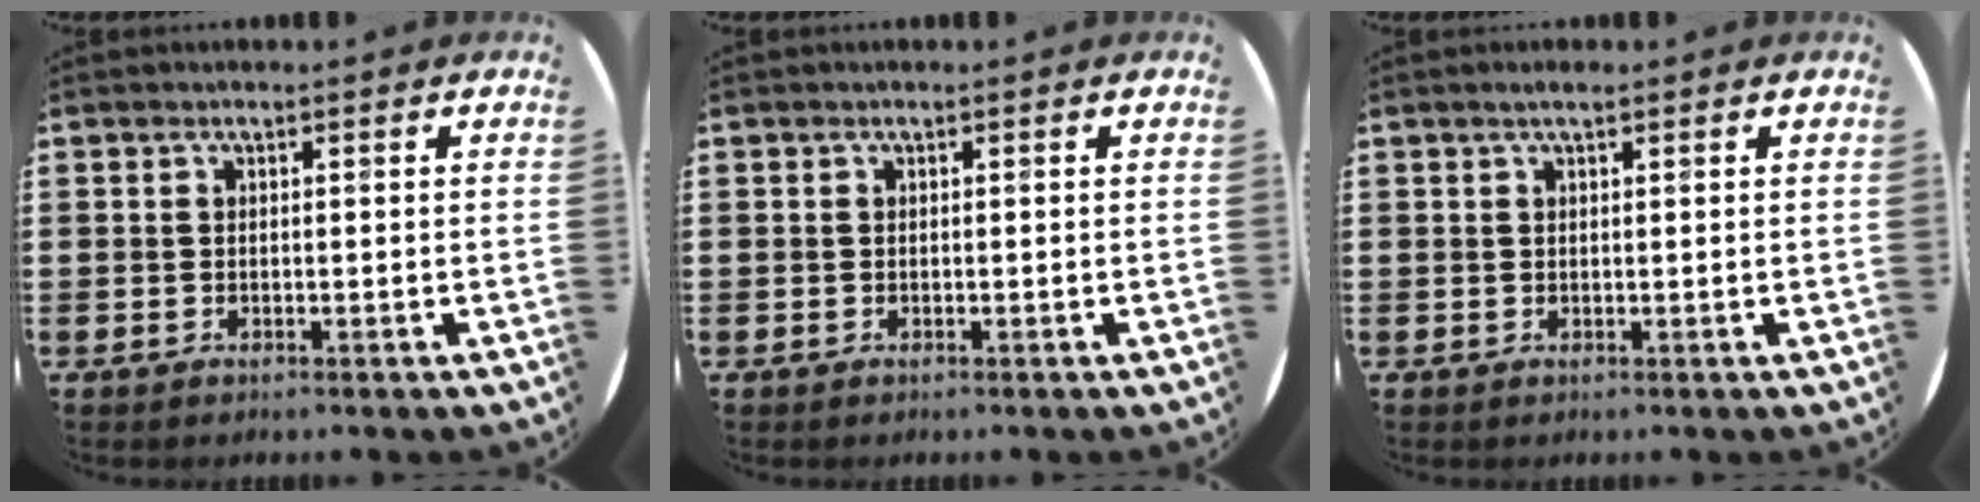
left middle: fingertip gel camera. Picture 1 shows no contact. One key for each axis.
{"total": 0.0}
{"total": 1.1, "fx": 0.7, "fy": 0.2, "fz": 0.8, "tx": -0.007, "ty": 0.000, "tz": 0.010}